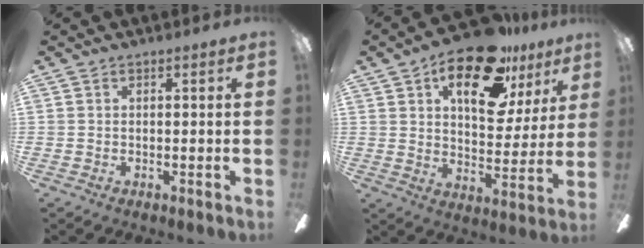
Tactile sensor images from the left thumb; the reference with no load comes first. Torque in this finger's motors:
{"motor_torque": [0.27, 0.55, 1.58, -1.19, 0.35]}